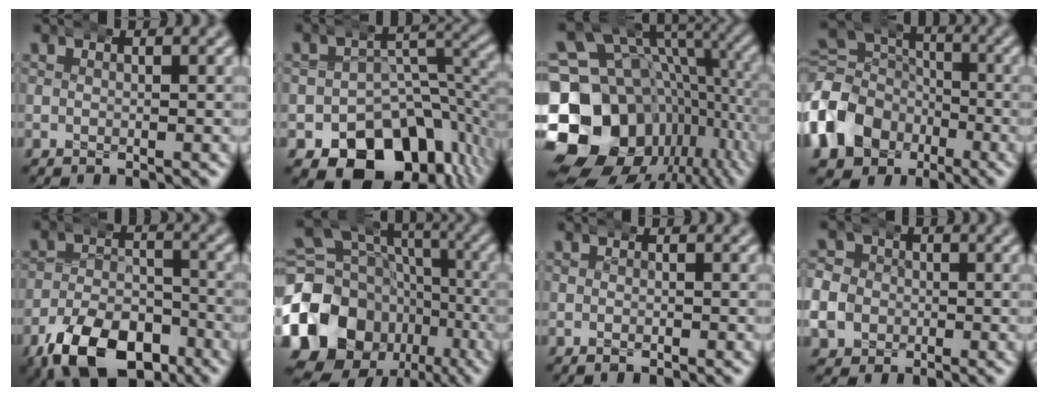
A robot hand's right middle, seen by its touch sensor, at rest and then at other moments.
{"total": 13.5, "force": [-6.6, 9.4, 7.1], "torque": [-0.108, -0.045, -0.091]}
{"total": 24.7, "force": [-5.6, 19.9, 13.4], "torque": [-0.238, -0.088, -0.076]}
{"total": 11.2, "force": [-2.6, 9.9, 4.5], "torque": [-0.095, -0.033, -0.041]}
{"total": 10.1, "force": [-6.4, 5.5, 5.5], "torque": [-0.079, -0.030, -0.098]}
{"total": 21.4, "force": [-4.3, 18.7, 9.5], "torque": [-0.185, -0.055, -0.074]}
{"total": 0.7, "force": [-0.6, 0.3, 0.3], "torque": [-0.006, 0.000, -0.010]}
{"total": 5.6, "force": [-0.7, 5.3, 1.7], "torque": [-0.036, -0.011, -0.015]}